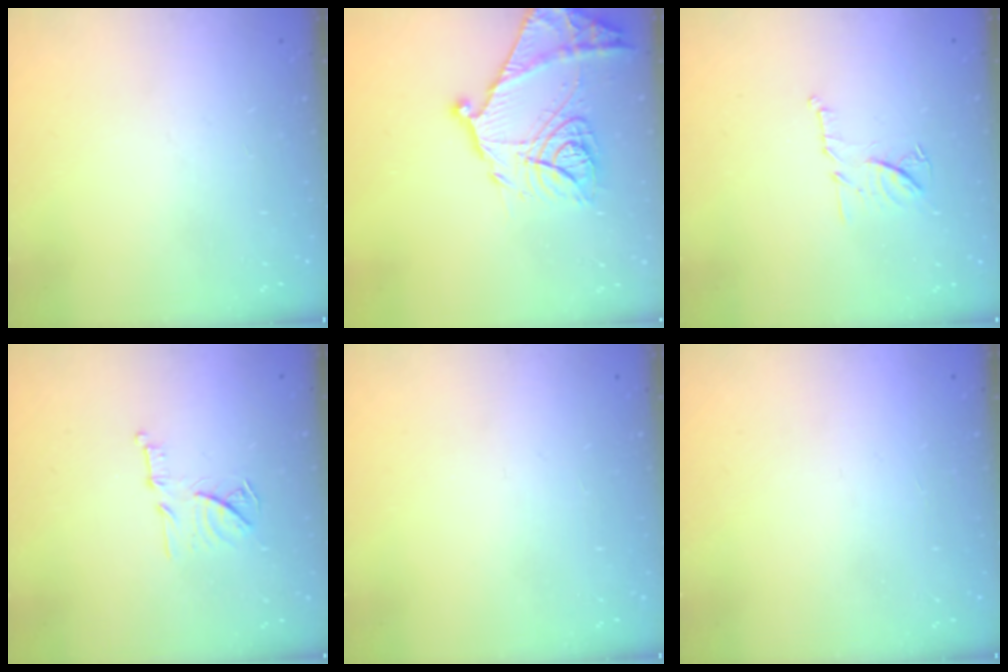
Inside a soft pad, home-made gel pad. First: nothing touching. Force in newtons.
{"total": 20.5, "press": 20.5, "slide": 1.8}
{"total": 9.1, "press": 9.1, "slide": 0.2}
{"total": 11.8, "press": 11.8, "slide": 0.7}
{"total": 0.0}
{"total": 1.5, "press": 1.5, "slide": 0.1}